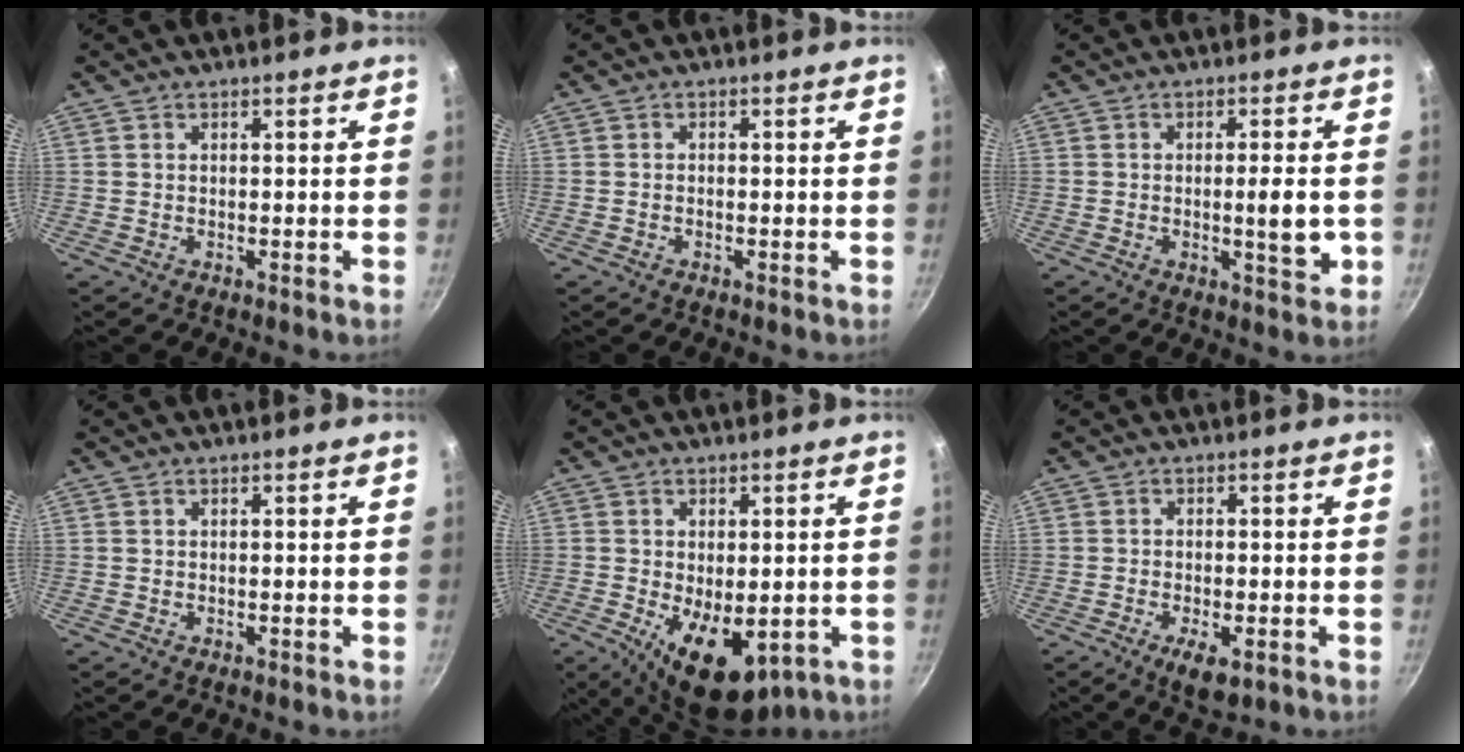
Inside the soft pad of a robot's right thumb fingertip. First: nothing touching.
{"total": 0.5, "force": [-0.3, 0.3, 0.3], "torque": [-0.005, 0.004, -0.007]}
{"total": 5.7, "force": [-0.8, 1.4, 5.5], "torque": [-0.075, -0.001, -0.012]}
{"total": 0.0}
{"total": 12.0, "force": [-3.2, 6.4, 9.6], "torque": [-0.124, -0.012, -0.029]}
{"total": 5.3, "force": [-2.2, 2.1, 4.3], "torque": [-0.067, 0.004, -0.030]}